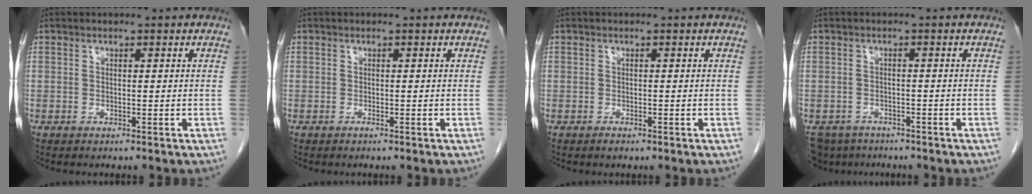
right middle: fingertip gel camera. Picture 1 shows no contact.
{"total": 0.0}
{"total": 0.6, "force": [-0.5, 0.2, 0.3], "torque": [-0.006, -0.001, -0.006]}
{"total": 5.8, "force": [-5.0, 3.0, 0.5], "torque": [-0.008, -0.005, -0.077]}